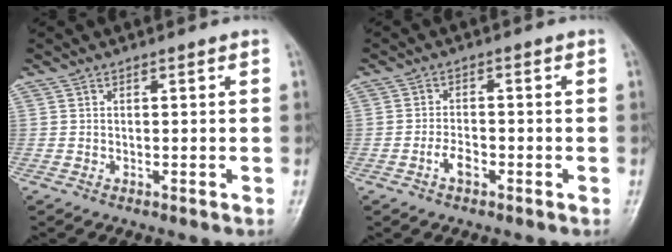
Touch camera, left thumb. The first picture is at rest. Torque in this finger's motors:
{"motor_torque": [-0.23, 0.33, 0.29, 0.21, 0.04]}